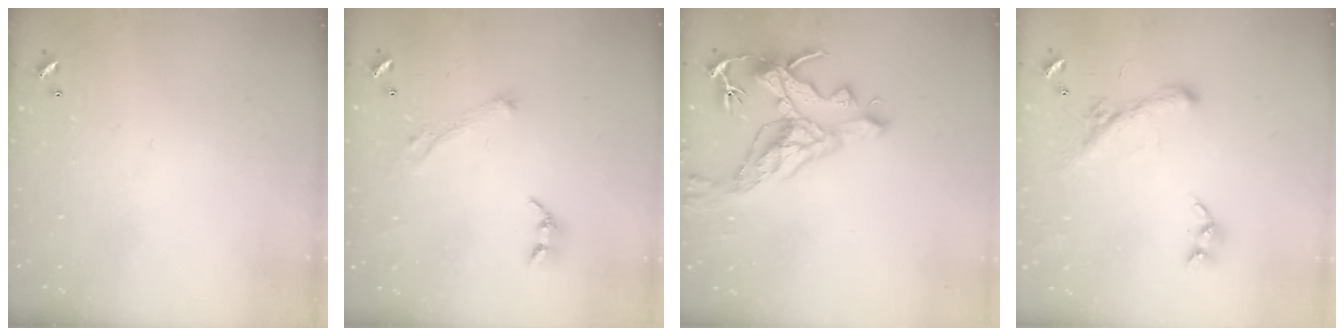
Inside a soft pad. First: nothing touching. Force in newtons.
{"total": 2.9, "press": 2.8, "slide": 0.8}
{"total": 7.8, "press": 7.7, "slide": 1.4}
{"total": 2.5, "press": 2.0, "slide": 1.4}